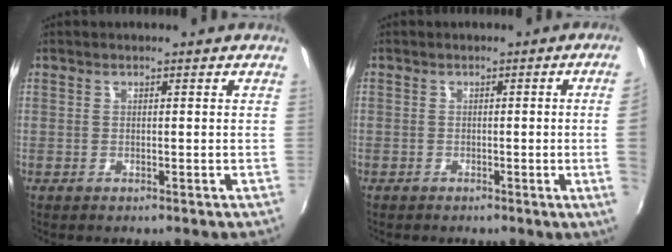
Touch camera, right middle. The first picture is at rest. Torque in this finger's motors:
{"motor_torque": [0.62, -0.54, -1.05, -0.21]}